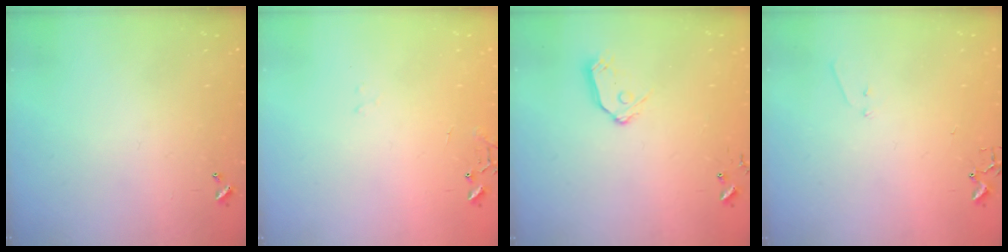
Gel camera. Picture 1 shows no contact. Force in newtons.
{"total": 8.0, "press": 8.0, "slide": 0.9}
{"total": 8.0, "press": 8.0, "slide": 0.5}
{"total": 5.7, "press": 5.7, "slide": 0.7}